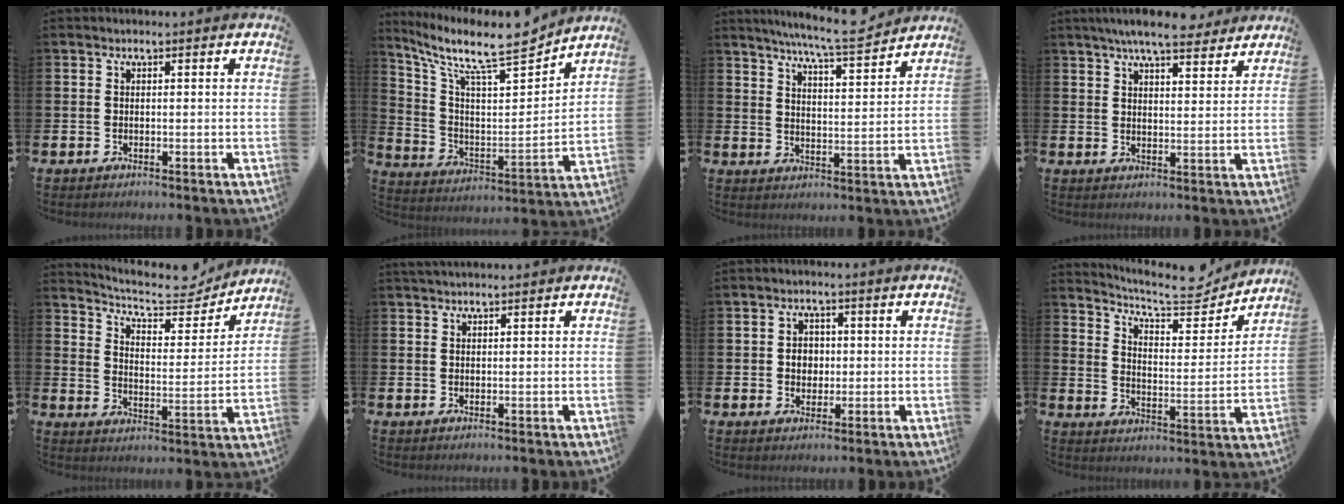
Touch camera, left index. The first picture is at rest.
{"total": 11.2, "force": [9.5, 2.3, 5.5], "torque": [-0.126, -0.073, 0.157]}
{"total": 7.5, "force": [7.1, -0.2, 2.5], "torque": [-0.057, -0.042, 0.123]}
{"total": 6.8, "force": [6.3, 1.0, 2.3], "torque": [-0.052, -0.021, 0.112]}
{"total": 8.0, "force": [7.4, 2.1, 2.3], "torque": [-0.067, -0.052, 0.126]}
{"total": 1.4, "force": [1.3, 0.2, 0.3], "torque": [-0.006, 0.003, 0.025]}
{"total": 2.8, "force": [0.2, 2.5, 1.3], "torque": [-0.015, 0.004, -0.003]}
{"total": 7.6, "force": [7.0, 1.7, 2.3], "torque": [-0.057, -0.058, 0.116]}